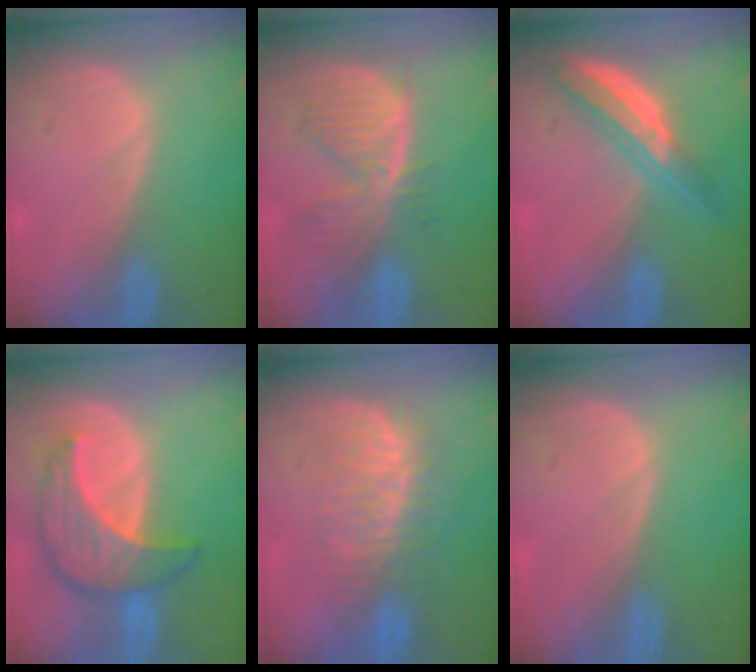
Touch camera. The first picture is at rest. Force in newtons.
{"total": 7.6, "press": 6.8, "slide": 3.5}
{"total": 6.1, "press": 5.7, "slide": 2.2}
{"total": 7.9, "press": 7.9, "slide": 0.4}
{"total": 7.8, "press": 7.4, "slide": 2.4}
{"total": 0.0}